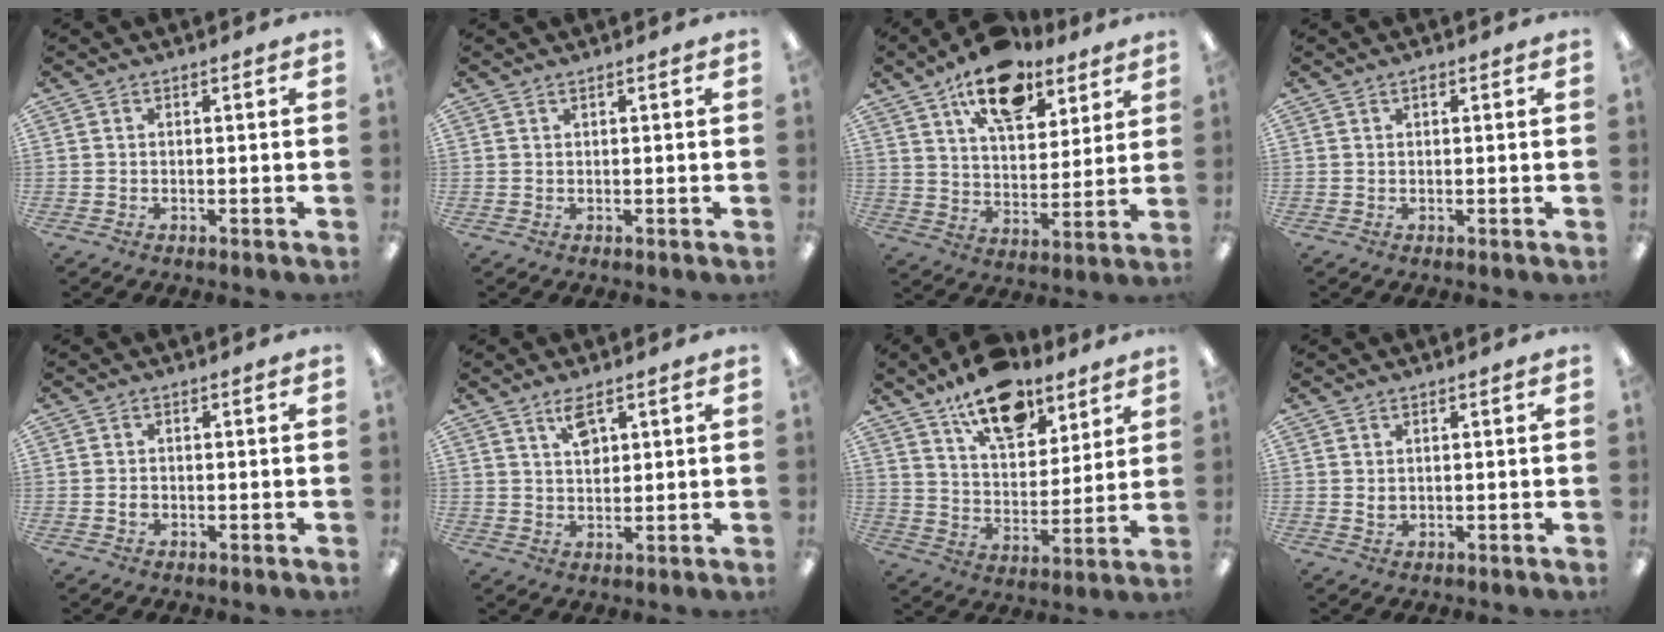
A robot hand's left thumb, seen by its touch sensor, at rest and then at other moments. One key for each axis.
{"total": 0.7, "fx": 0.6, "fy": 0.0, "fz": 0.3, "tx": -0.007, "ty": 0.000, "tz": 0.011}
{"total": 16.3, "fx": 11.2, "fy": 7.8, "fz": 8.9, "tx": -0.131, "ty": -0.056, "tz": 0.194}
{"total": 0.9, "fx": 0.8, "fy": 0.2, "fz": 0.5, "tx": -0.011, "ty": 0.001, "tz": 0.014}
{"total": 0.9, "fx": -0.1, "fy": 0.7, "fz": 0.5, "tx": -0.010, "ty": 0.003, "tz": -0.003}
{"total": 5.5, "fx": 3.4, "fy": 2.7, "fz": 3.4, "tx": -0.050, "ty": -0.009, "tz": 0.058}
{"total": 16.2, "fx": 11.9, "fy": 7.8, "fz": 7.8, "tx": -0.116, "ty": -0.067, "tz": 0.210}
{"total": 1.1, "fx": 0.8, "fy": 0.6, "fz": 0.6, "tx": -0.014, "ty": 0.000, "tz": 0.014}